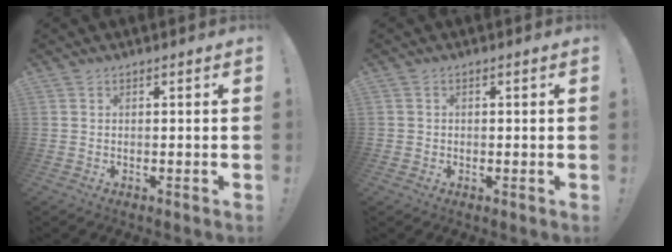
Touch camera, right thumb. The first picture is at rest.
{"total": 1.0, "force": [-0.4, 0.9, 0.2], "torque": [-0.005, 0.004, -0.007]}